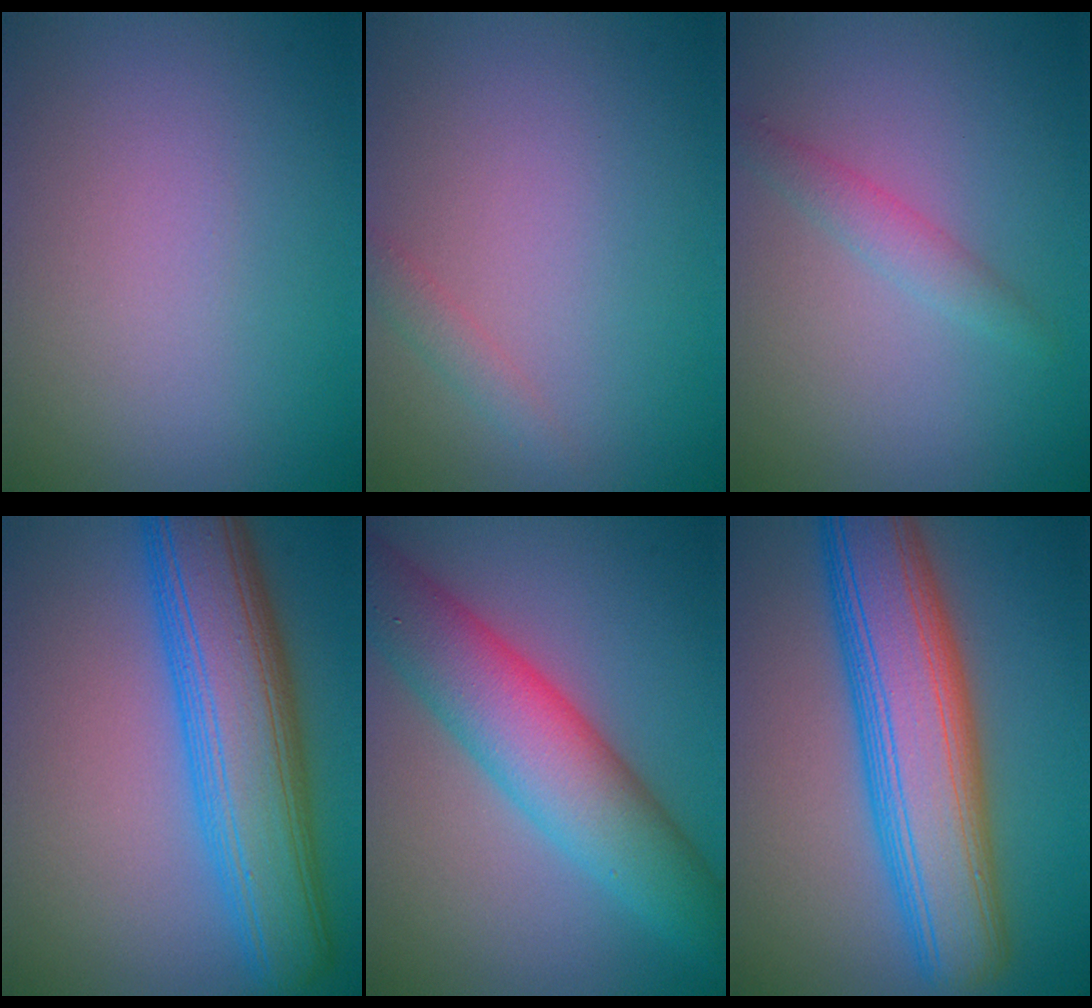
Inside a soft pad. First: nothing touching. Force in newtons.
{"total": 1.2, "press": 1.2, "slide": 0.1}
{"total": 1.7, "press": 1.7, "slide": 0.1}
{"total": 9.8, "press": 9.8, "slide": 0.3}
{"total": 8.4, "press": 8.4, "slide": 0.3}
{"total": 11.2, "press": 11.2, "slide": 0.4}